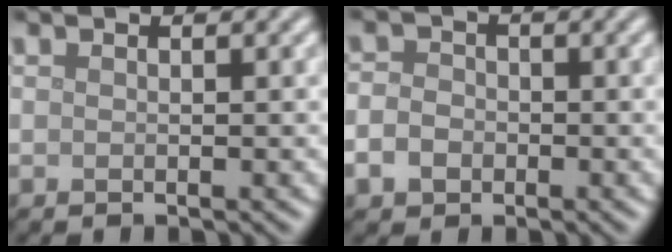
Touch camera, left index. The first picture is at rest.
{"total": 2.9, "force": [-0.9, 2.4, 1.4], "torque": [-0.016, -0.004, -0.021]}